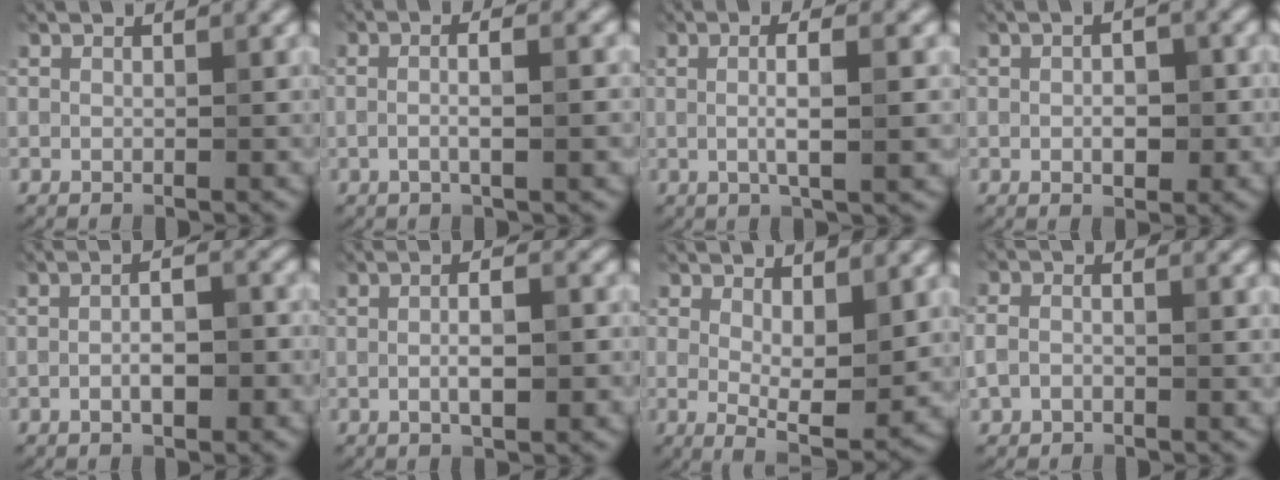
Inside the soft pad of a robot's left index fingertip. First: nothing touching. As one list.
[{"total": 4.0, "force": [-0.1, 1.2, 3.8], "torque": [-0.052, 0.002, -0.008]}, {"total": 4.6, "force": [0.2, 1.1, 4.4], "torque": [-0.072, 0.002, 0.002]}, {"total": 3.0, "force": [-0.3, 1.6, 2.6], "torque": [-0.038, -0.001, -0.003]}, {"total": 4.0, "force": [-1.0, 1.5, 3.6], "torque": [-0.057, 0.001, -0.015]}, {"total": 3.9, "force": [-0.3, 1.2, 3.7], "torque": [-0.057, 0.000, -0.006]}, {"total": 5.2, "force": [0.5, 2.0, 4.8], "torque": [-0.077, -0.015, 0.013]}, {"total": 2.2, "force": [-0.8, 1.4, 1.5], "torque": [-0.034, 0.001, -0.019]}]